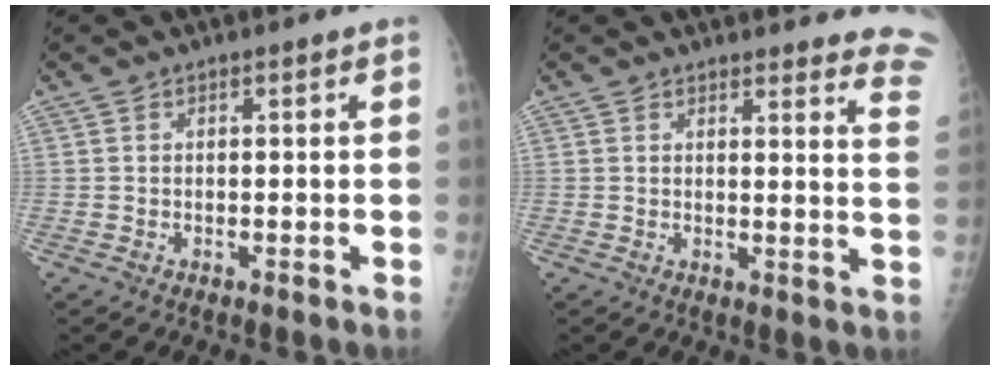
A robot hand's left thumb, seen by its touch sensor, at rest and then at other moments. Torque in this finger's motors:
{"motor_torque": [-0.08, 0.13, -0.20, -0.32, 0.00]}